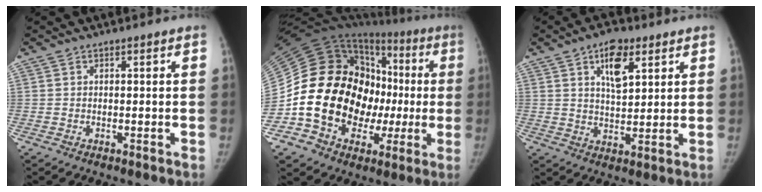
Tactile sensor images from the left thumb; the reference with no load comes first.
{"total": 26.6, "force": [-2.8, 19.0, 18.5], "torque": [-0.267, 0.066, -0.037]}
{"total": 8.1, "force": [3.8, 4.1, 5.9], "torque": [-0.073, -0.019, 0.062]}